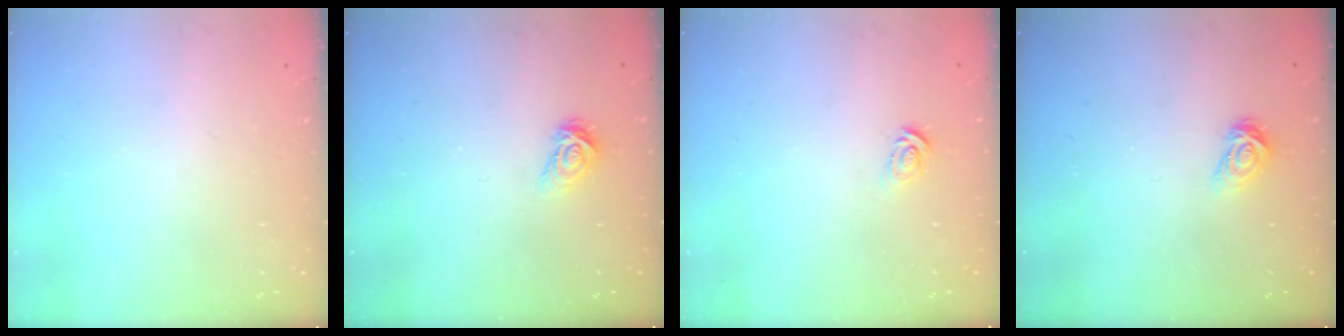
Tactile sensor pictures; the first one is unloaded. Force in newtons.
{"total": 3.9, "press": 3.9, "slide": 0.4}
{"total": 2.9, "press": 2.9, "slide": 0.2}
{"total": 3.3, "press": 3.3, "slide": 0.3}